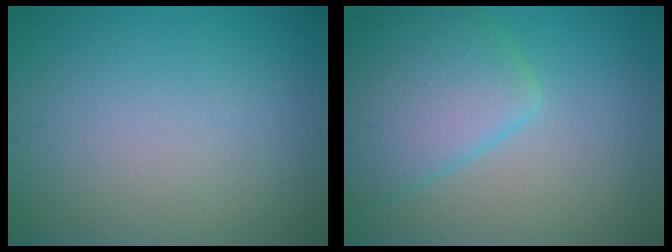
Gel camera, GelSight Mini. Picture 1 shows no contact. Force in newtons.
{"total": 6.0, "press": 6.0, "slide": 0.2}